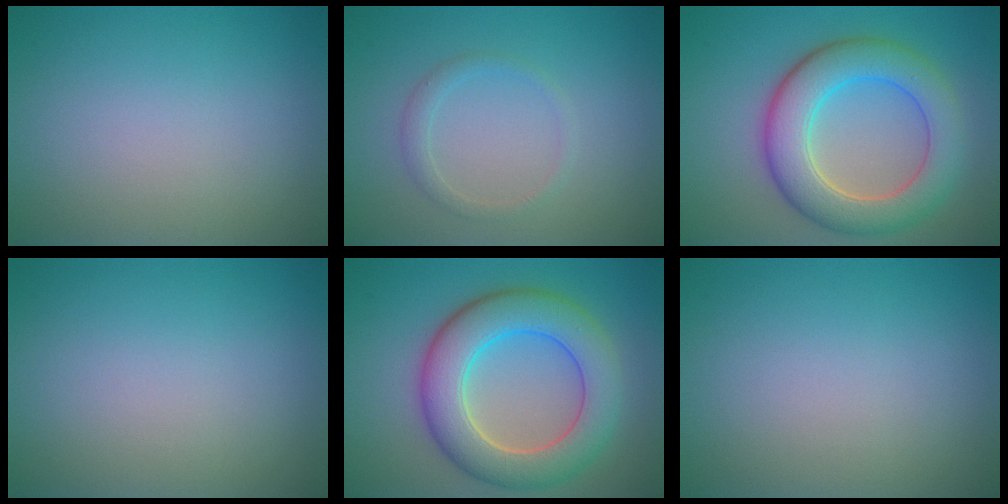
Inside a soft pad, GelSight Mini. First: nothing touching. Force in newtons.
{"total": 1.3, "press": 1.3, "slide": 0.2}
{"total": 7.4, "press": 7.4, "slide": 0.4}
{"total": 0.0}
{"total": 8.1, "press": 8.1, "slide": 0.4}
{"total": 0.0}